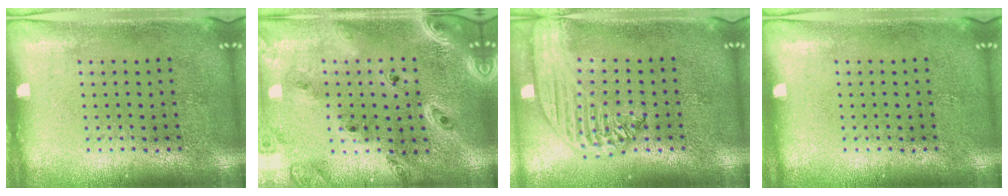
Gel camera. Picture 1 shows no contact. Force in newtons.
{"total": 2.0, "press": 1.9, "slide": 0.6}
{"total": 2.5, "press": 2.1, "slide": 1.3}
{"total": 0.0}